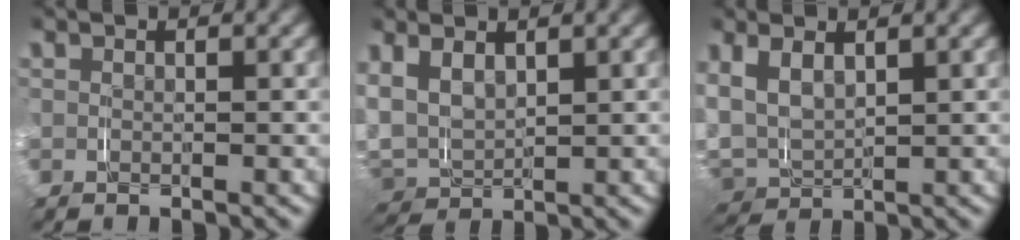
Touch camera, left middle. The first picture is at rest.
{"total": 7.3, "force": [1.0, 6.3, 3.7], "torque": [-0.122, -0.019, 0.022]}
{"total": 6.6, "force": [0.9, 5.5, 3.5], "torque": [-0.112, -0.016, 0.022]}